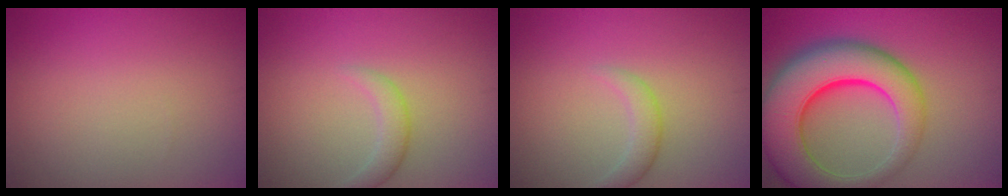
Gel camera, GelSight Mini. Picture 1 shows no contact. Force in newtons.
{"total": 1.9, "press": 1.9, "slide": 0.0}
{"total": 1.9, "press": 1.9, "slide": 0.0}
{"total": 10.9, "press": 10.9, "slide": 0.7}